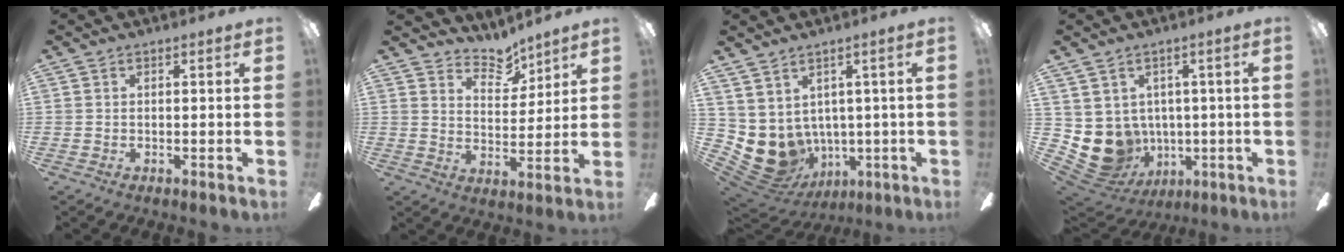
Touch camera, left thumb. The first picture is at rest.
{"total": 7.6, "force": [6.6, 2.9, 2.2], "torque": [-0.026, -0.045, 0.117]}
{"total": 6.9, "force": [0.6, 6.4, 2.4], "torque": [-0.086, -0.027, 0.023]}
{"total": 9.2, "force": [-0.9, 8.6, 3.2], "torque": [-0.093, -0.012, -0.006]}